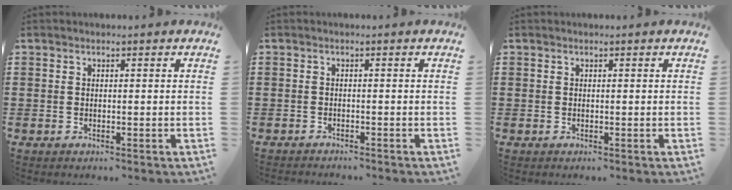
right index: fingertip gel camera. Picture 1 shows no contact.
{"total": 0.9, "force": [-0.9, -0.1, 0.0], "torque": [-0.003, -0.001, -0.019]}
{"total": 0.0}